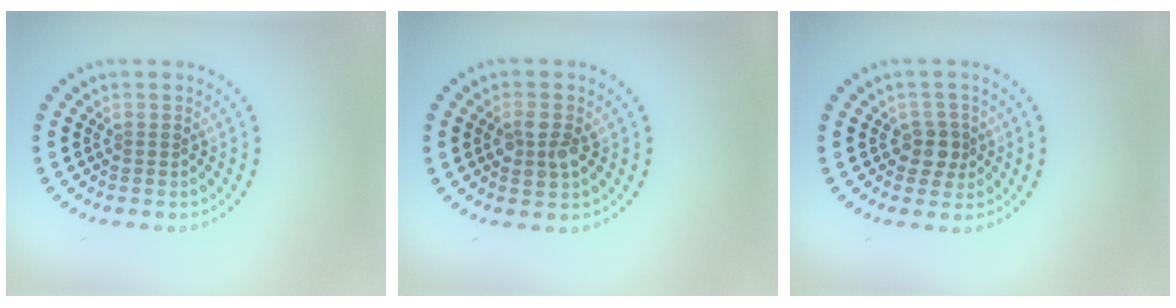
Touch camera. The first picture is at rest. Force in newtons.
{"total": 2.6, "press": 2.5, "slide": 0.4}
{"total": 2.1, "press": 1.8, "slide": 1.1}